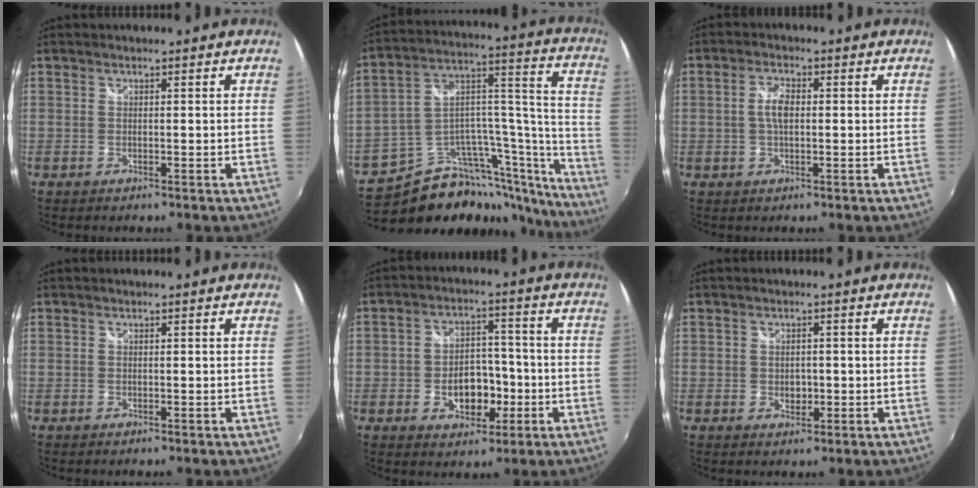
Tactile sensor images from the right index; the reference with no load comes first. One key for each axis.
{"total": 24.9, "fx": -19.0, "fy": 11.0, "fz": 11.8, "tx": -0.152, "ty": 0.068, "tz": -0.281}
{"total": 3.7, "fx": 0.2, "fy": 1.6, "fz": 3.3, "tx": -0.067, "ty": 0.010, "tz": 0.005}
{"total": 0.0}
{"total": 8.9, "fx": -2.9, "fy": 5.9, "fz": 6.0, "tx": -0.110, "ty": 0.014, "tz": -0.034}
{"total": 2.5, "fx": -0.4, "fy": 2.0, "fz": 1.4, "tx": -0.022, "ty": 0.001, "tz": -0.006}